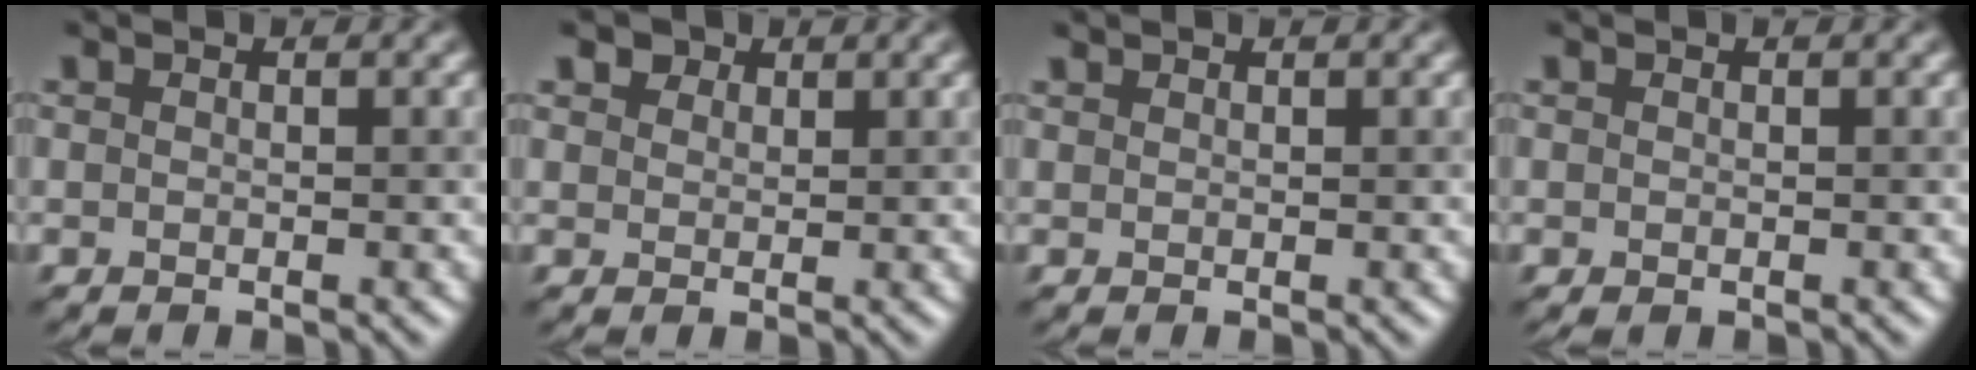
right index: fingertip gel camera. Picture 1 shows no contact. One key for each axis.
{"total": 2.7, "fx": 2.0, "fy": 1.5, "fz": 0.9, "tx": -0.022, "ty": -0.003, "tz": 0.030}
{"total": 0.5, "fx": 0.5, "fy": 0.1, "fz": 0.0, "tx": 0.003, "ty": 0.003, "tz": 0.011}
{"total": 0.6, "fx": -0.3, "fy": 0.3, "fz": 0.4, "tx": -0.011, "ty": -0.001, "tz": -0.005}